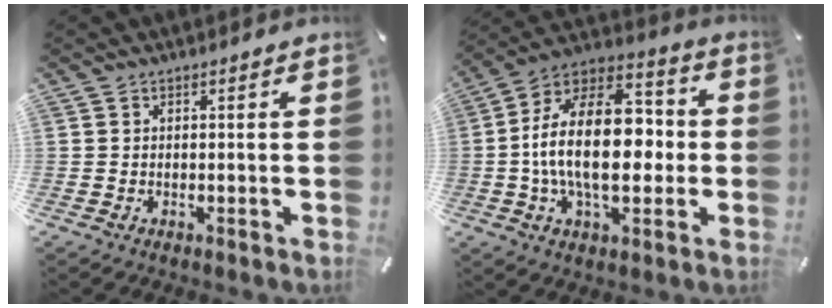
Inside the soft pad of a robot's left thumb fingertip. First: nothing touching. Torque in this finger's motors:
{"motor_torque": [1.68, 3.33, 2.72, 0.05, 0.88]}